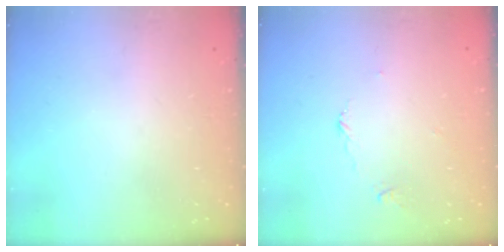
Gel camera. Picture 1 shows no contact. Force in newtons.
{"total": 3.4, "press": 3.4, "slide": 0.5}